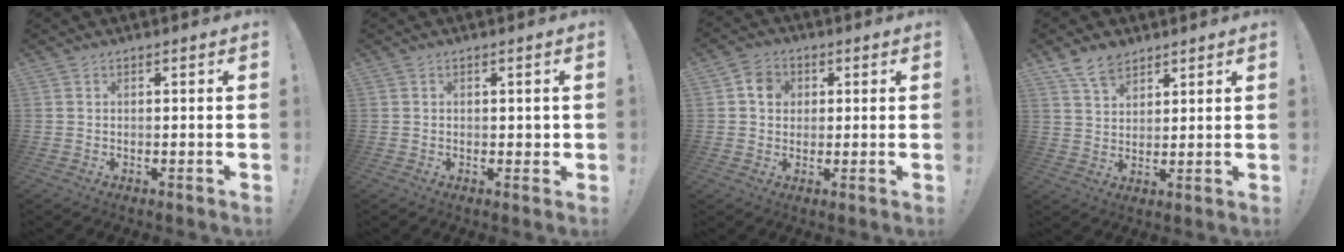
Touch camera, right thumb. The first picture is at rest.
{"total": 1.4, "force": [0.1, 1.3, 0.7], "torque": [-0.005, 0.003, 0.000]}
{"total": 6.2, "force": [1.6, 5.4, 2.6], "torque": [-0.038, 0.006, 0.031]}
{"total": 7.4, "force": [5.6, 4.0, 2.8], "torque": [-0.058, -0.024, 0.109]}